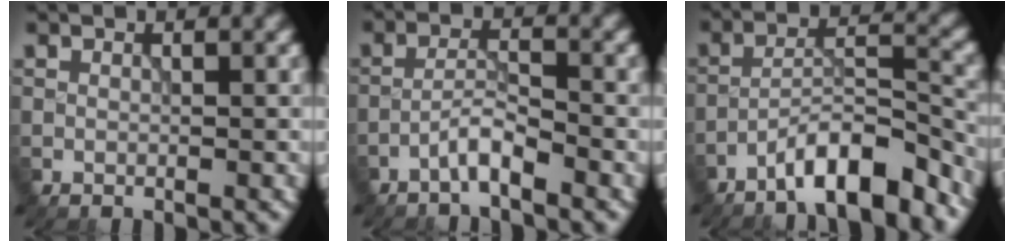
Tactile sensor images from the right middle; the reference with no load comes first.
{"total": 2.3, "force": [-1.8, 0.2, 1.4], "torque": [-0.025, 0.011, -0.040]}
{"total": 7.0, "force": [-5.3, 1.4, 4.4], "torque": [-0.066, 0.011, -0.090]}